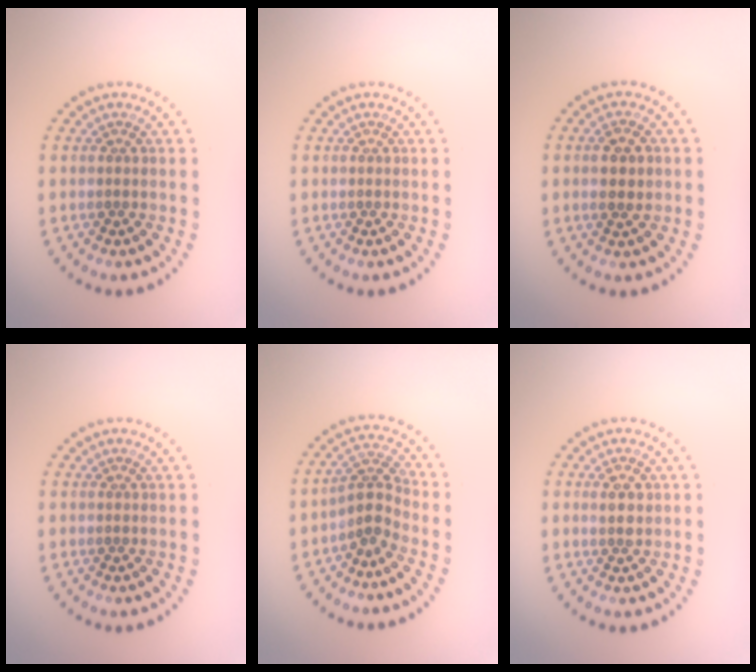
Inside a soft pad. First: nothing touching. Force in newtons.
{"total": 0.0}
{"total": 2.4, "press": 2.4, "slide": 0.2}
{"total": 0.0}
{"total": 2.7, "press": 1.9, "slide": 1.9}
{"total": 1.6, "press": 1.6, "slide": 0.3}